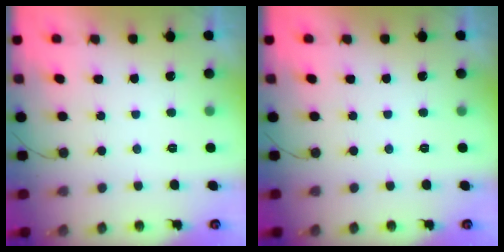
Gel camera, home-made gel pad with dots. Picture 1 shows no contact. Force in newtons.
{"total": 0.0}